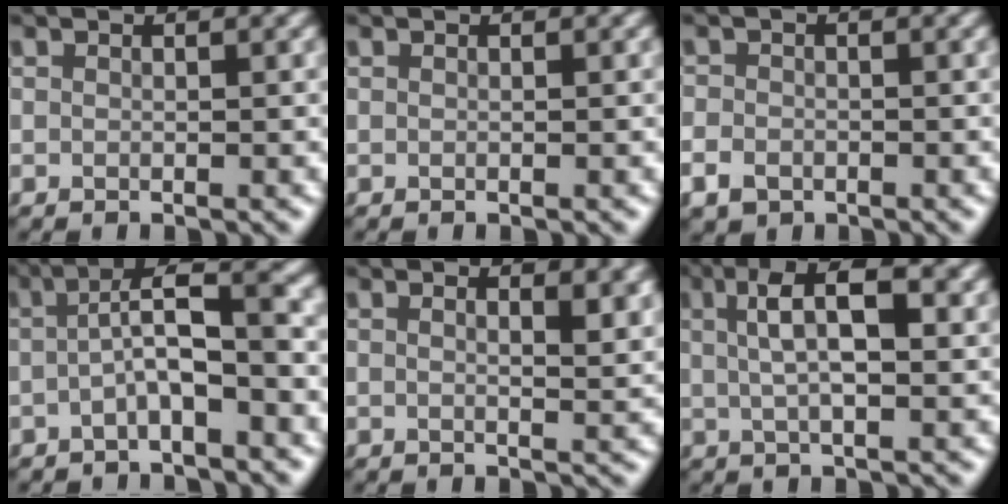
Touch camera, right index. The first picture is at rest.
{"total": 0.0}
{"total": 2.5, "force": [-1.3, 2.0, 0.6], "torque": [-0.017, -0.006, -0.024]}
{"total": 4.2, "force": [-0.8, 1.0, 4.0], "torque": [-0.055, 0.007, -0.018]}
{"total": 1.4, "force": [0.8, -0.4, 1.1], "torque": [-0.016, -0.004, 0.012]}
{"total": 6.0, "force": [2.4, 1.9, 5.2], "torque": [-0.079, 0.022, 0.028]}